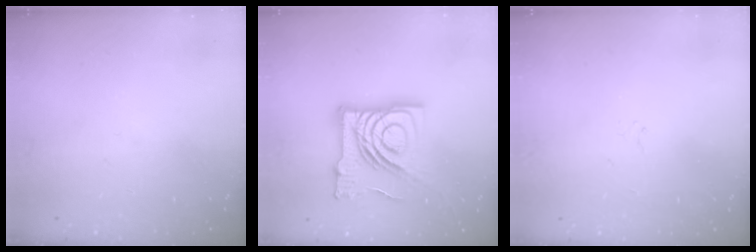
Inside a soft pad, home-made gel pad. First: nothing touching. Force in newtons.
{"total": 22.2, "press": 22.1, "slide": 2.7}
{"total": 0.9, "press": 0.8, "slide": 0.4}